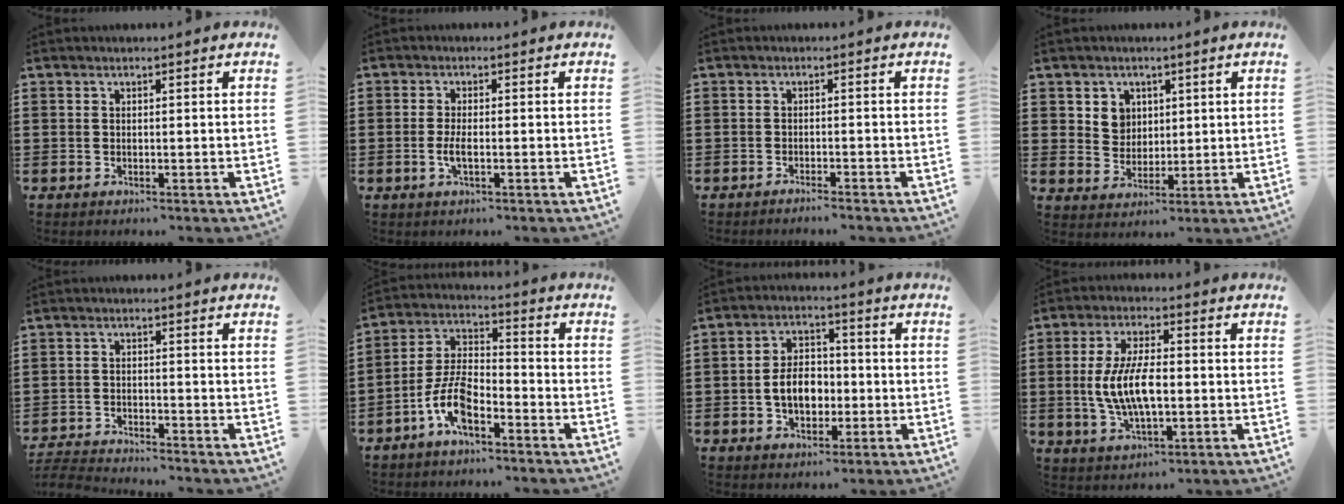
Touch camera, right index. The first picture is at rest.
{"total": 2.7, "force": [-0.7, 0.6, 2.5], "torque": [-0.052, -0.006, -0.015]}
{"total": 1.4, "force": [-1.3, -0.2, 0.3], "torque": [-0.006, 0.002, -0.027]}
{"total": 4.5, "force": [2.0, 4.0, 0.9], "torque": [-0.028, 0.011, 0.035]}
{"total": 3.4, "force": [-3.4, 0.1, 0.1], "torque": [-0.014, -0.002, -0.076]}
{"total": 7.2, "force": [-4.2, 3.3, 4.9], "torque": [-0.116, 0.005, -0.082]}
{"total": 6.6, "force": [-1.3, 4.3, 4.8], "torque": [-0.089, 0.001, -0.032]}
{"total": 9.2, "force": [-0.8, 3.9, 8.4], "torque": [-0.183, -0.004, -0.020]}